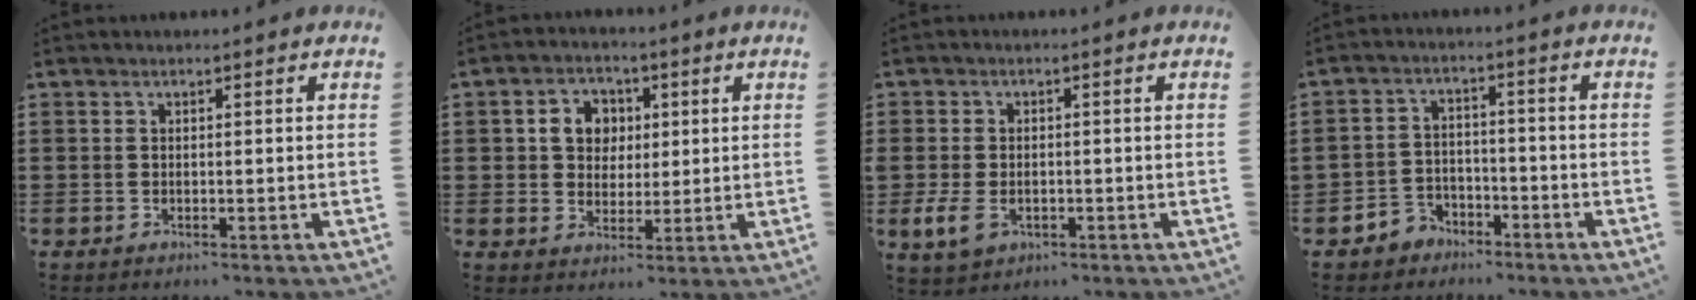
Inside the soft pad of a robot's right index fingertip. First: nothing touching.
{"total": 5.6, "force": [1.2, 4.9, 2.6], "torque": [-0.063, 0.014, 0.017]}
{"total": 3.9, "force": [-1.1, 2.5, 2.8], "torque": [-0.072, -0.002, -0.026]}
{"total": 3.8, "force": [-3.2, 2.1, 0.3], "torque": [-0.023, 0.009, -0.067]}